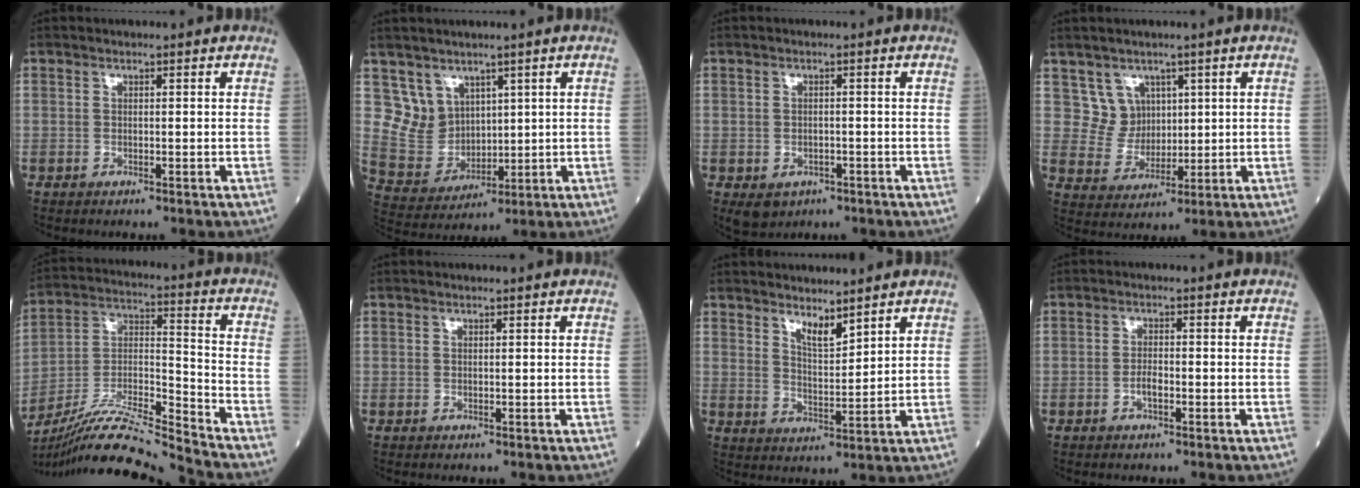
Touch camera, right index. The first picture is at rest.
{"total": 6.8, "force": [3.7, 5.6, 1.0], "torque": [-0.032, 0.007, 0.090]}
{"total": 4.3, "force": [-2.2, 3.3, 1.7], "torque": [-0.024, -0.003, -0.025]}
{"total": 5.2, "force": [2.5, 4.6, 0.3], "torque": [-0.008, 0.008, 0.054]}
{"total": 15.4, "force": [-14.5, -2.2, 4.7], "torque": [-0.091, 0.019, -0.269]}
{"total": 0.0}
{"total": 3.8, "force": [3.2, 0.6, 1.9], "torque": [-0.038, -0.014, 0.064]}
{"total": 1.8, "force": [-0.8, 0.6, 1.5], "torque": [-0.029, 0.003, -0.015]}